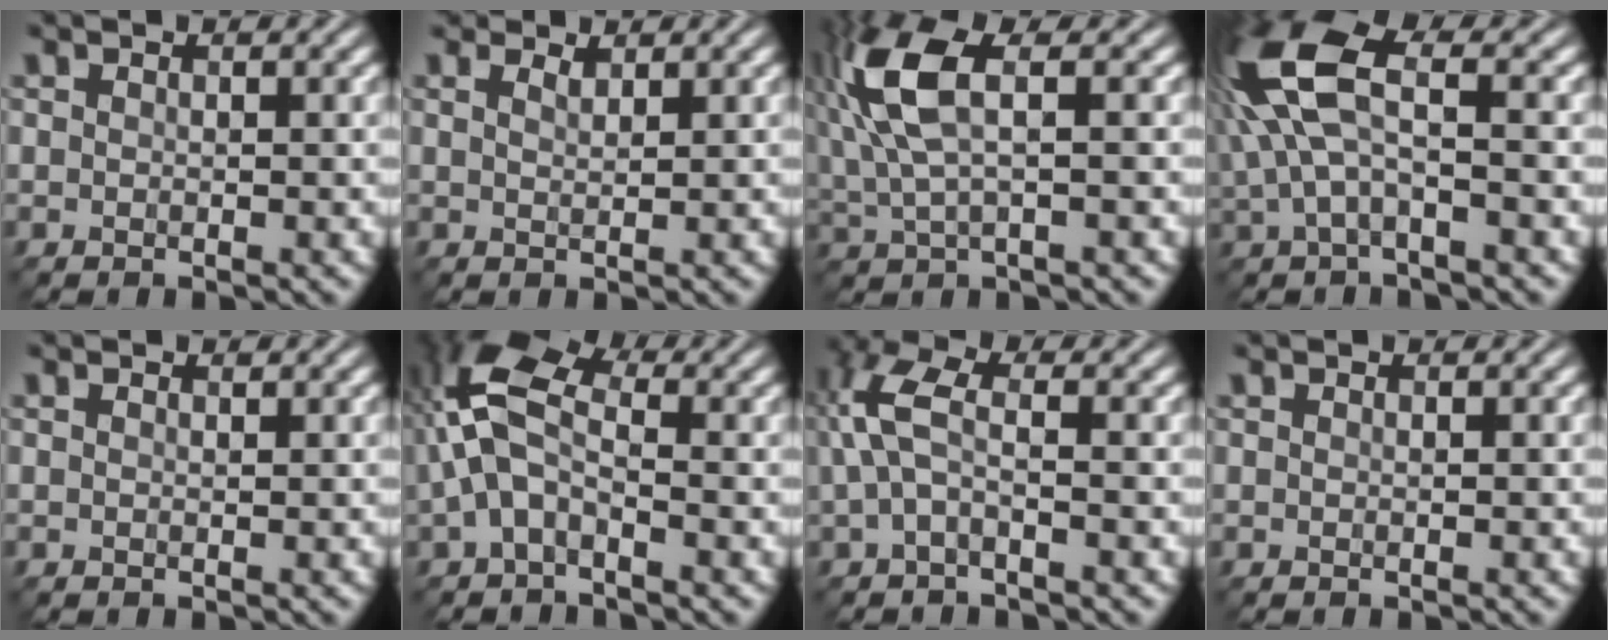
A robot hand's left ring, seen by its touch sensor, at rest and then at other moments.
{"total": 1.5, "force": [1.2, 0.5, 0.6], "torque": [-0.007, -0.001, 0.011]}
{"total": 7.4, "force": [1.9, 2.8, 6.6], "torque": [-0.163, 0.016, 0.036]}
{"total": 7.7, "force": [1.3, 3.5, 6.7], "torque": [-0.160, 0.018, 0.017]}
{"total": 0.0}
{"total": 6.1, "force": [-0.3, 3.3, 5.2], "torque": [-0.117, 0.025, -0.022]}
{"total": 4.1, "force": [0.3, 1.8, 3.7], "torque": [-0.096, 0.013, -0.001]}
{"total": 0.0}